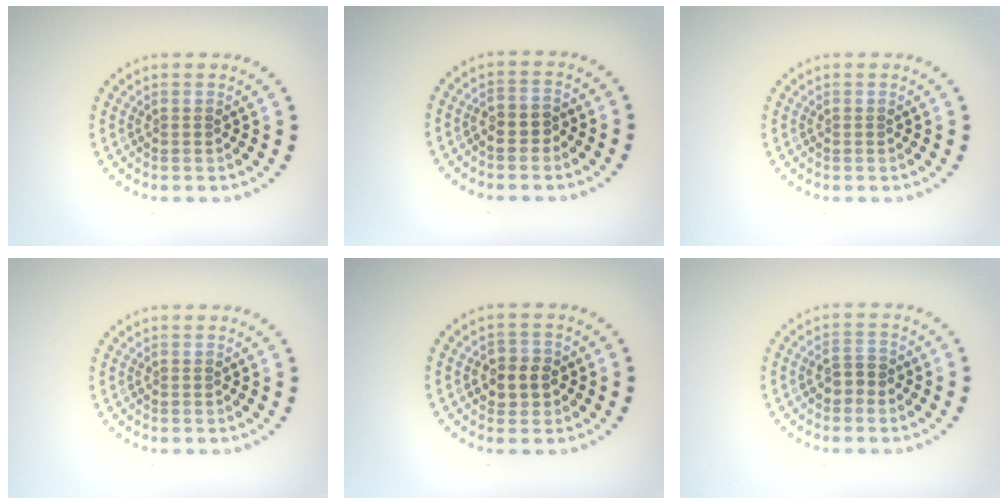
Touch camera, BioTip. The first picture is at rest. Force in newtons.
{"total": 1.5, "press": 1.3, "slide": 0.7}
{"total": 0.0}
{"total": 0.0}
{"total": 2.7, "press": 2.6, "slide": 0.6}
{"total": 1.9, "press": 1.8, "slide": 0.5}